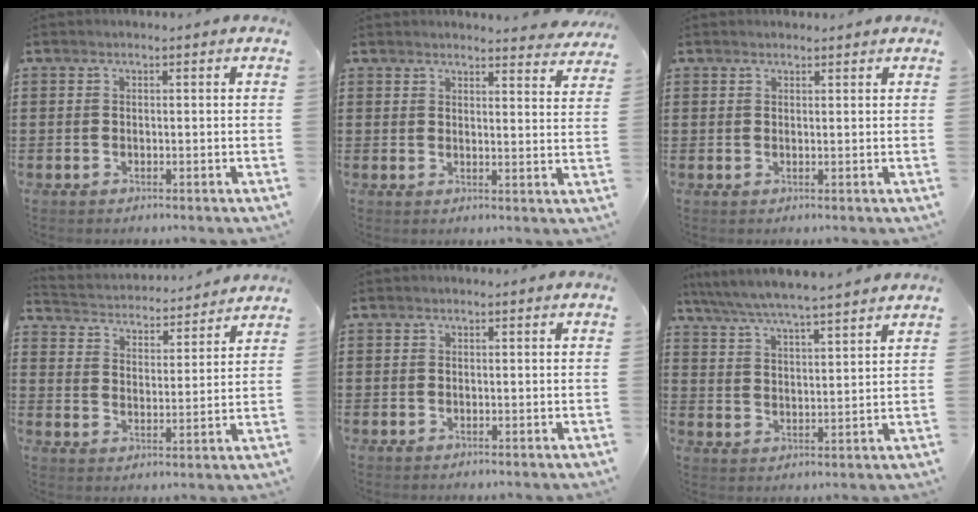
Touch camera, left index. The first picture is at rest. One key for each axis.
{"total": 3.6, "fx": 3.6, "fy": 0.0, "fz": 0.6, "tx": -0.007, "ty": -0.019, "tz": 0.064}
{"total": 0.9, "fx": 0.9, "fy": 0.1, "fz": 0.1, "tx": -0.003, "ty": 0.000, "tz": 0.018}
{"total": 3.3, "fx": 3.3, "fy": 0.1, "fz": -0.2, "tx": -0.018, "ty": -0.031, "tz": 0.050}
{"total": 0.0}
{"total": 5.3, "fx": 5.0, "fy": -0.5, "fz": 1.7, "tx": -0.054, "ty": -0.029, "tz": 0.085}